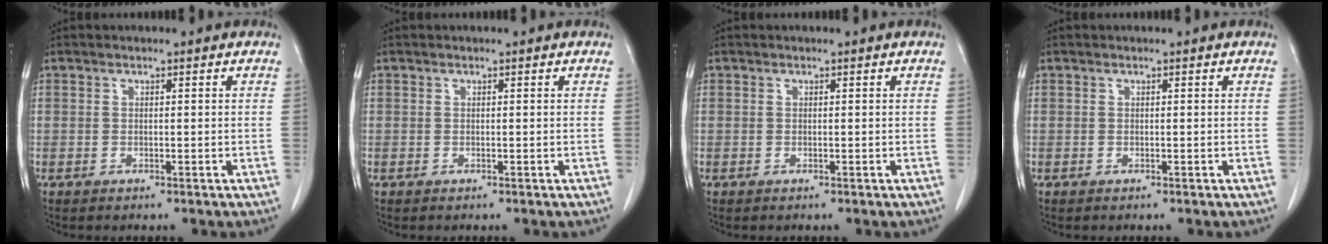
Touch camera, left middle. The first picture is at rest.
{"total": 0.0}
{"total": 0.0}
{"total": 0.0}